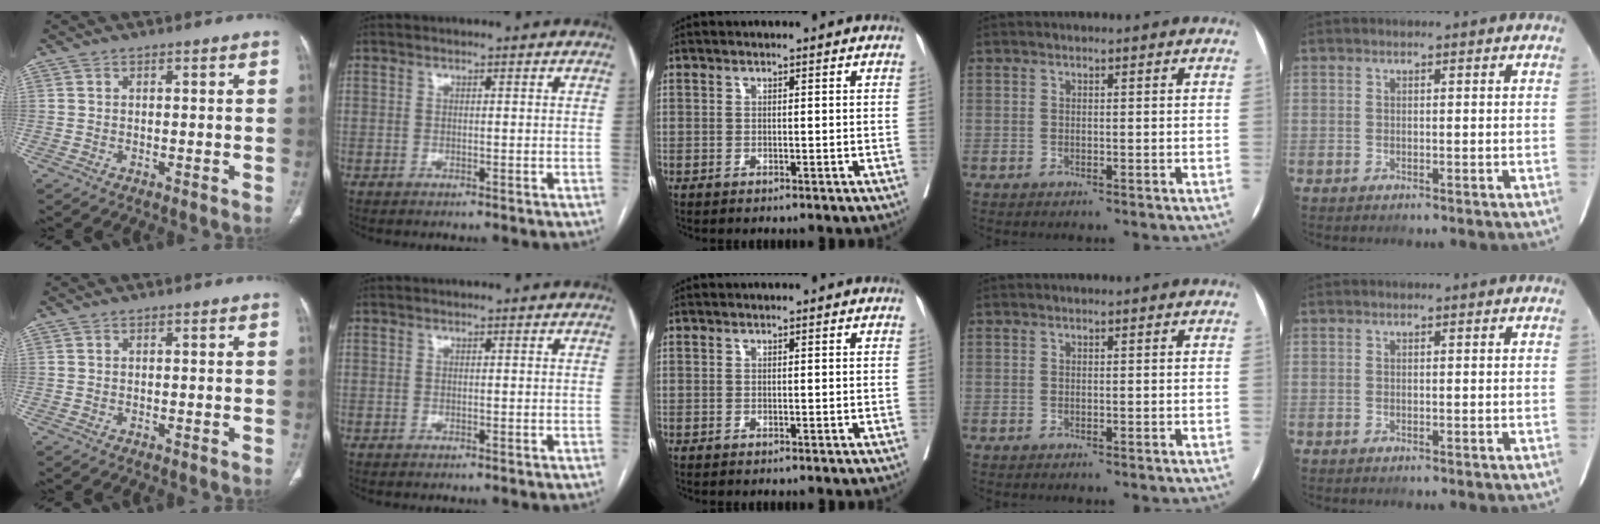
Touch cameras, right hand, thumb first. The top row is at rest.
{}